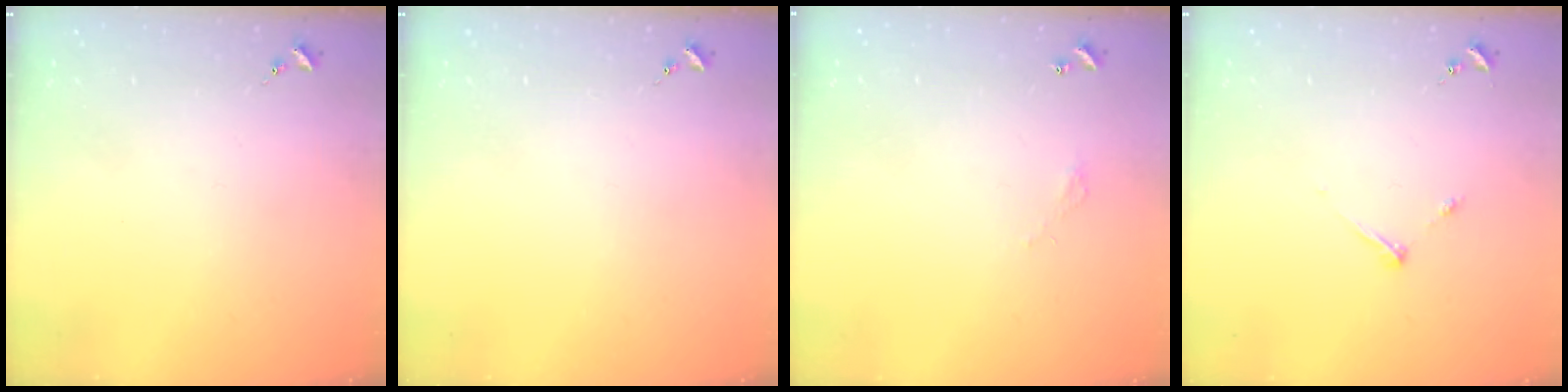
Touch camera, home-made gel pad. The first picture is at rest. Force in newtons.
{"total": 0.0}
{"total": 2.7, "press": 2.7, "slide": 0.2}
{"total": 4.8, "press": 4.8, "slide": 0.6}